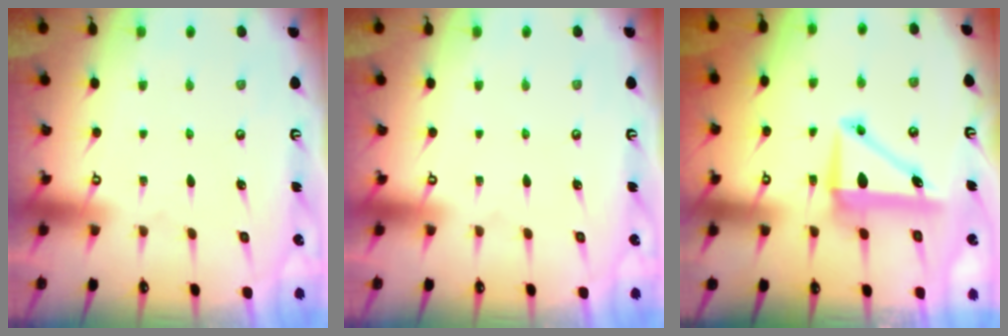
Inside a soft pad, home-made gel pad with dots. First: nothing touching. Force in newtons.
{"total": 0.0}
{"total": 7.9, "press": 7.7, "slide": 1.9}